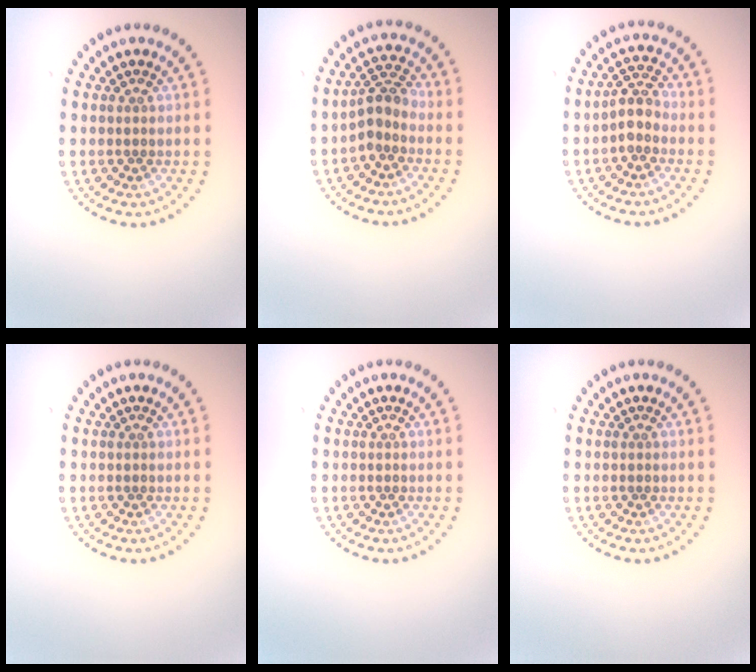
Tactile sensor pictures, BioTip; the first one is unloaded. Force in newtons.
{"total": 2.7, "press": 2.1, "slide": 1.7}
{"total": 2.3, "press": 2.0, "slide": 1.1}
{"total": 0.0}
{"total": 0.0}
{"total": 0.0}